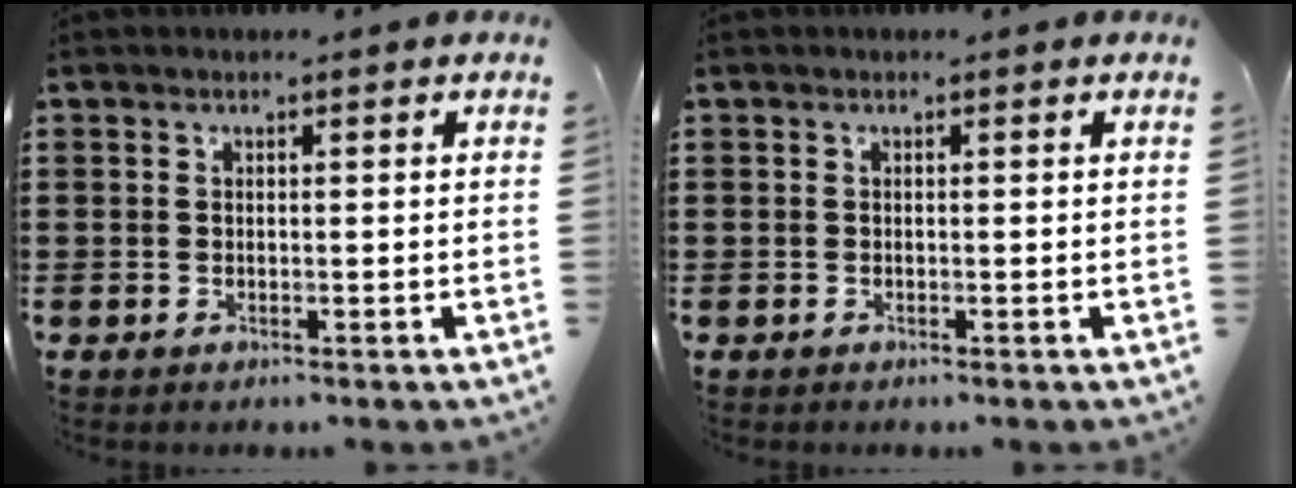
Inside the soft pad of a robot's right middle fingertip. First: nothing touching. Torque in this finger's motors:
{"motor_torque": [-0.28, -0.35, 0.03, 0.01]}